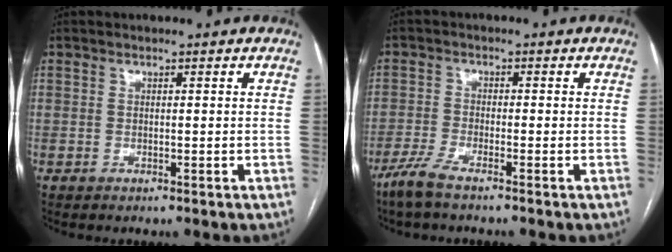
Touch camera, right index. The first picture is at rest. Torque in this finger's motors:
{"motor_torque": [0.21, -0.14, 0.09, 0.02]}